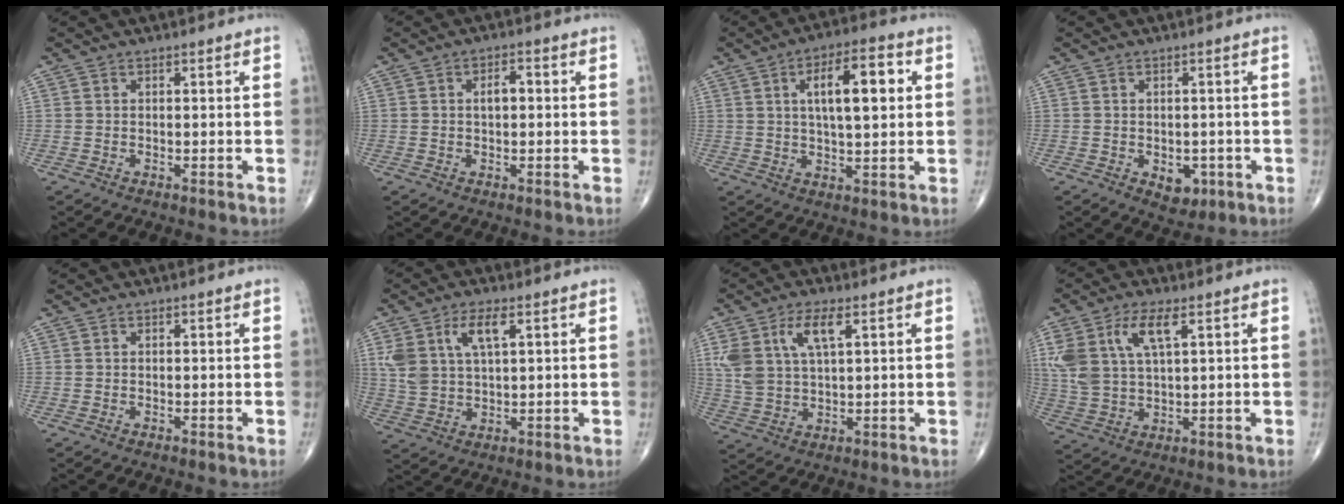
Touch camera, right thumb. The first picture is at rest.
{"total": 3.1, "force": [0.2, 1.6, 2.6], "torque": [-0.042, 0.010, 0.000]}
{"total": 12.0, "force": [2.9, 4.4, 10.7], "torque": [-0.157, 0.005, 0.044]}
{"total": 4.4, "force": [-1.3, 3.0, 2.9], "torque": [-0.019, 0.003, -0.009]}
{"total": 0.0}
{"total": 8.5, "force": [3.5, 3.9, 6.7], "torque": [-0.139, -0.002, 0.074]}
{"total": 9.6, "force": [3.9, 4.3, 7.6], "torque": [-0.161, -0.002, 0.082]}
{"total": 10.9, "force": [4.4, 4.8, 8.8], "torque": [-0.195, -0.003, 0.094]}